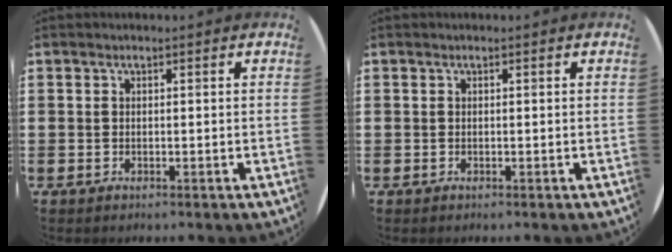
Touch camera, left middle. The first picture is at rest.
{"total": 0.0}